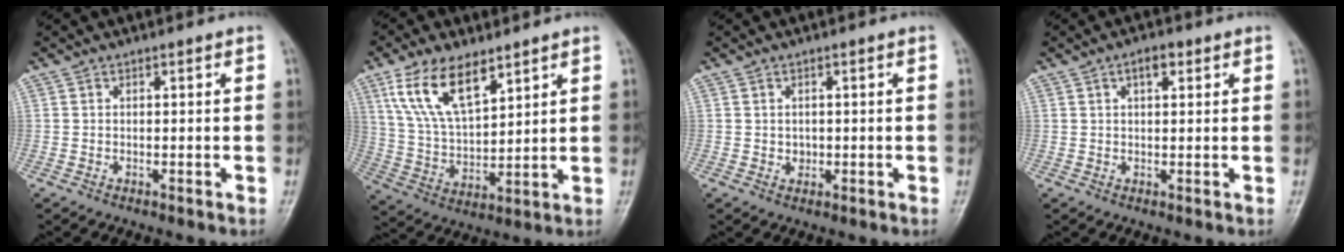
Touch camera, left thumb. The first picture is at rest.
{"total": 13.4, "force": [7.7, 6.1, 9.1], "torque": [-0.155, -0.028, 0.158]}
{"total": 1.4, "force": [0.0, 1.2, 0.6], "torque": [-0.001, 0.002, 0.003]}
{"total": 3.2, "force": [1.5, 1.6, 2.4], "torque": [-0.030, 0.000, 0.021]}